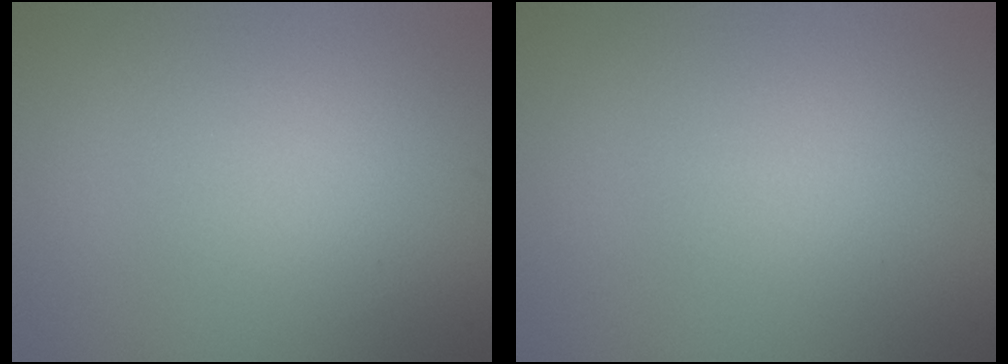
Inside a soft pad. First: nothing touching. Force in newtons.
{"total": 0.0}